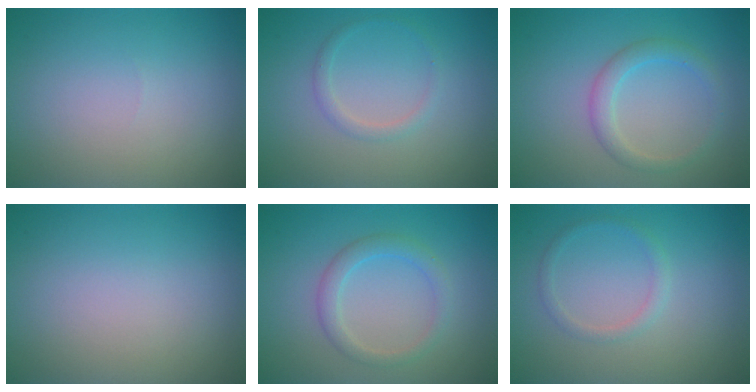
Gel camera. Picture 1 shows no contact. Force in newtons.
{"total": 1.2, "press": 1.2, "slide": 0.1}
{"total": 2.2, "press": 2.2, "slide": 0.1}
{"total": 0.0}
{"total": 2.2, "press": 2.2, "slide": 0.1}
{"total": 1.2, "press": 1.2, "slide": 0.0}